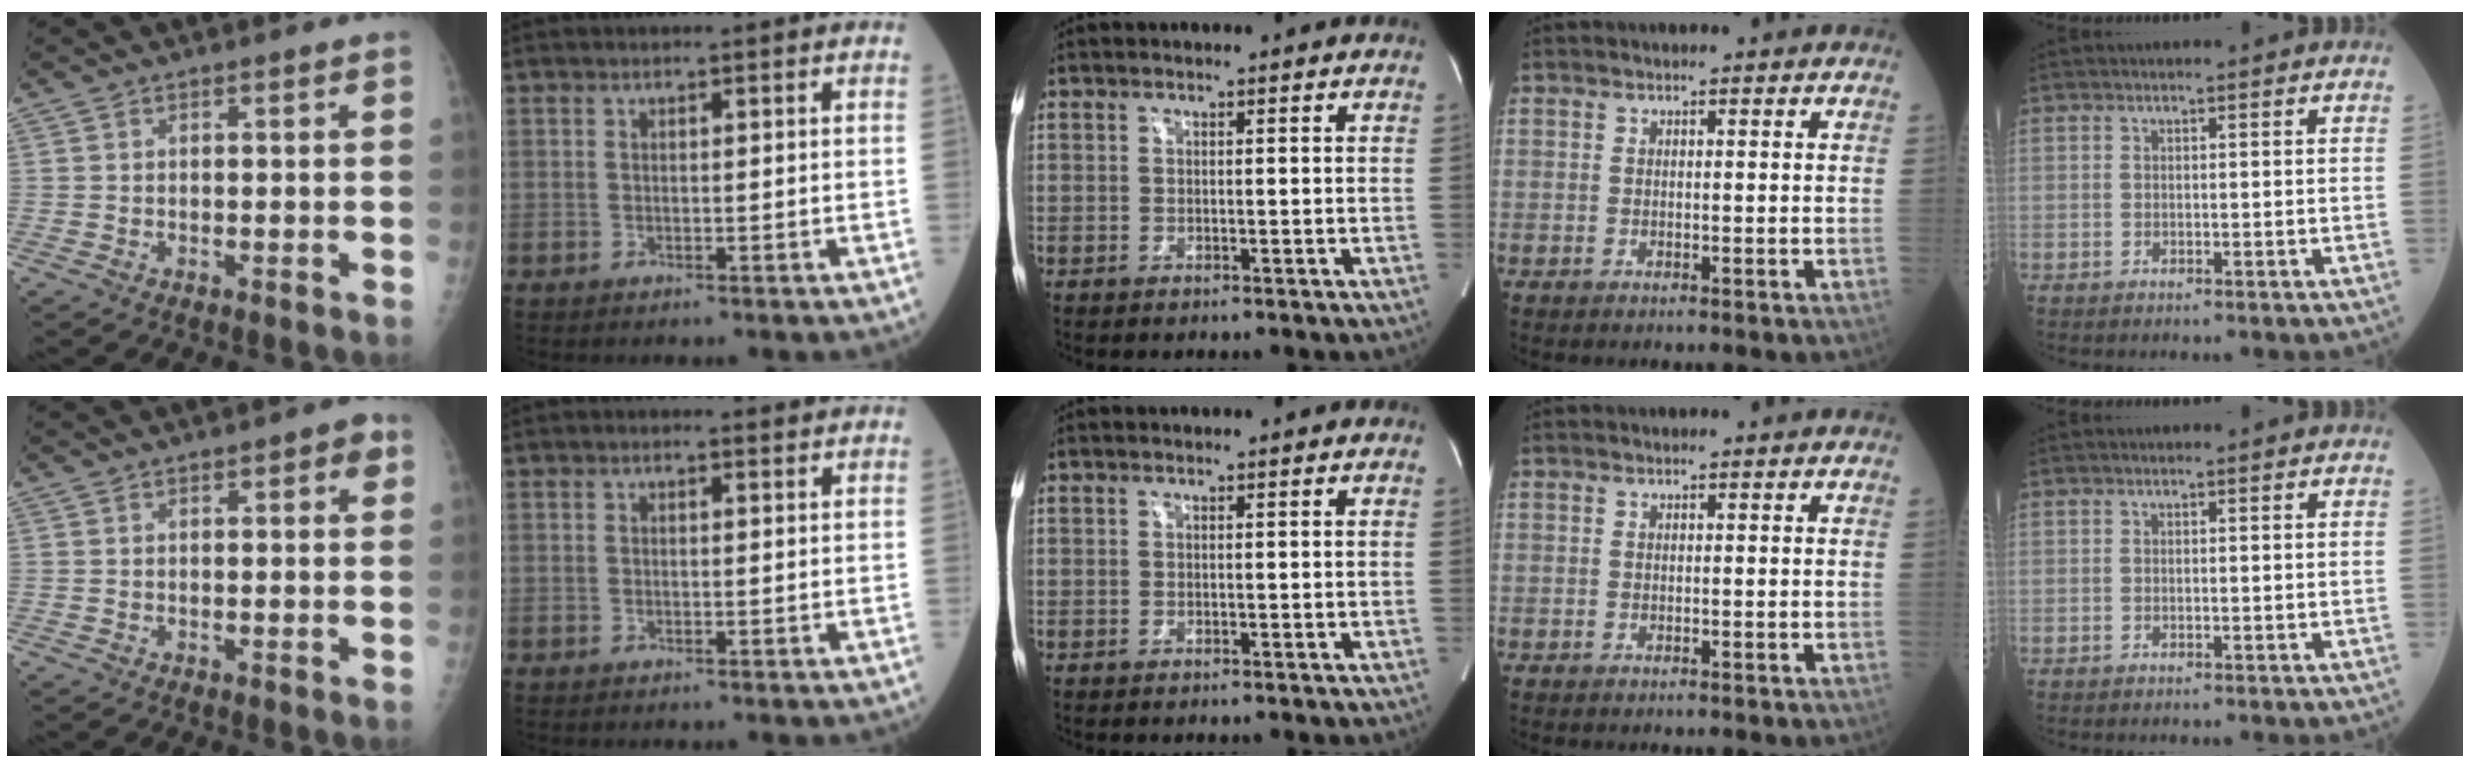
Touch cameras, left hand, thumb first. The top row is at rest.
{"thumb": {"total": 3.3, "force": [1.4, 1.3, 2.7], "torque": [-0.022, 0.000, 0.012]}, "index": {"total": 0.9, "force": [0.5, 0.4, 0.6], "torque": [-0.015, 0.004, 0.005]}}